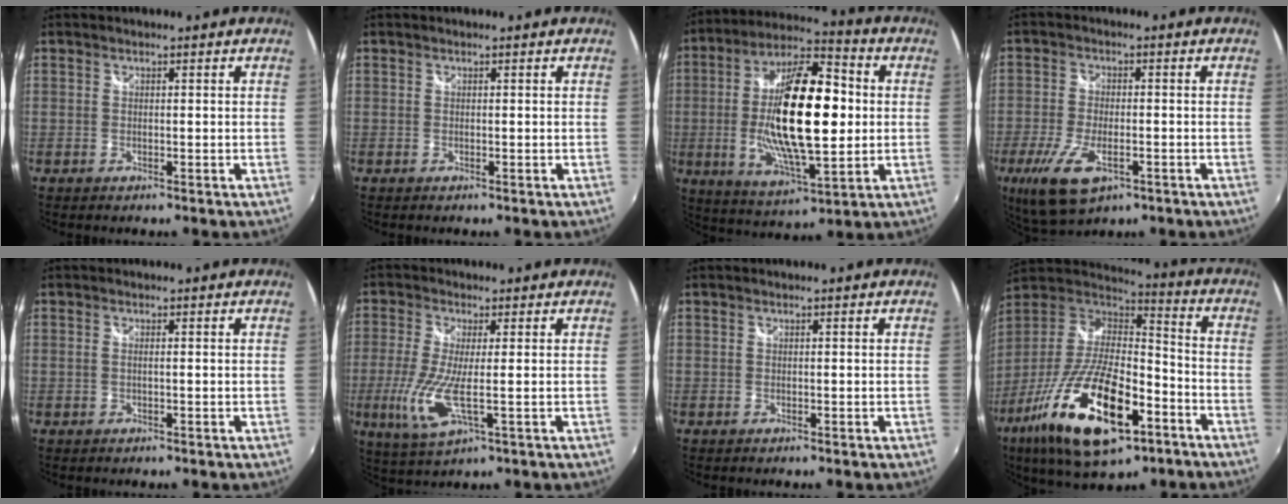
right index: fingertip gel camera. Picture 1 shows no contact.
{"total": 0.0}
{"total": 21.8, "force": [-0.2, 7.4, 20.5], "torque": [-0.382, 0.005, -0.003]}
{"total": 11.1, "force": [-5.3, 4.8, 8.5], "torque": [-0.189, -0.032, -0.094]}
{"total": 0.8, "force": [-0.1, -0.2, 0.8], "torque": [-0.013, 0.000, -0.004]}
{"total": 9.0, "force": [-1.6, 1.6, 8.7], "torque": [-0.194, -0.017, -0.030]}
{"total": 0.0}
{"total": 25.8, "force": [-12.9, 10.2, 19.9], "torque": [-0.386, -0.042, -0.221]}